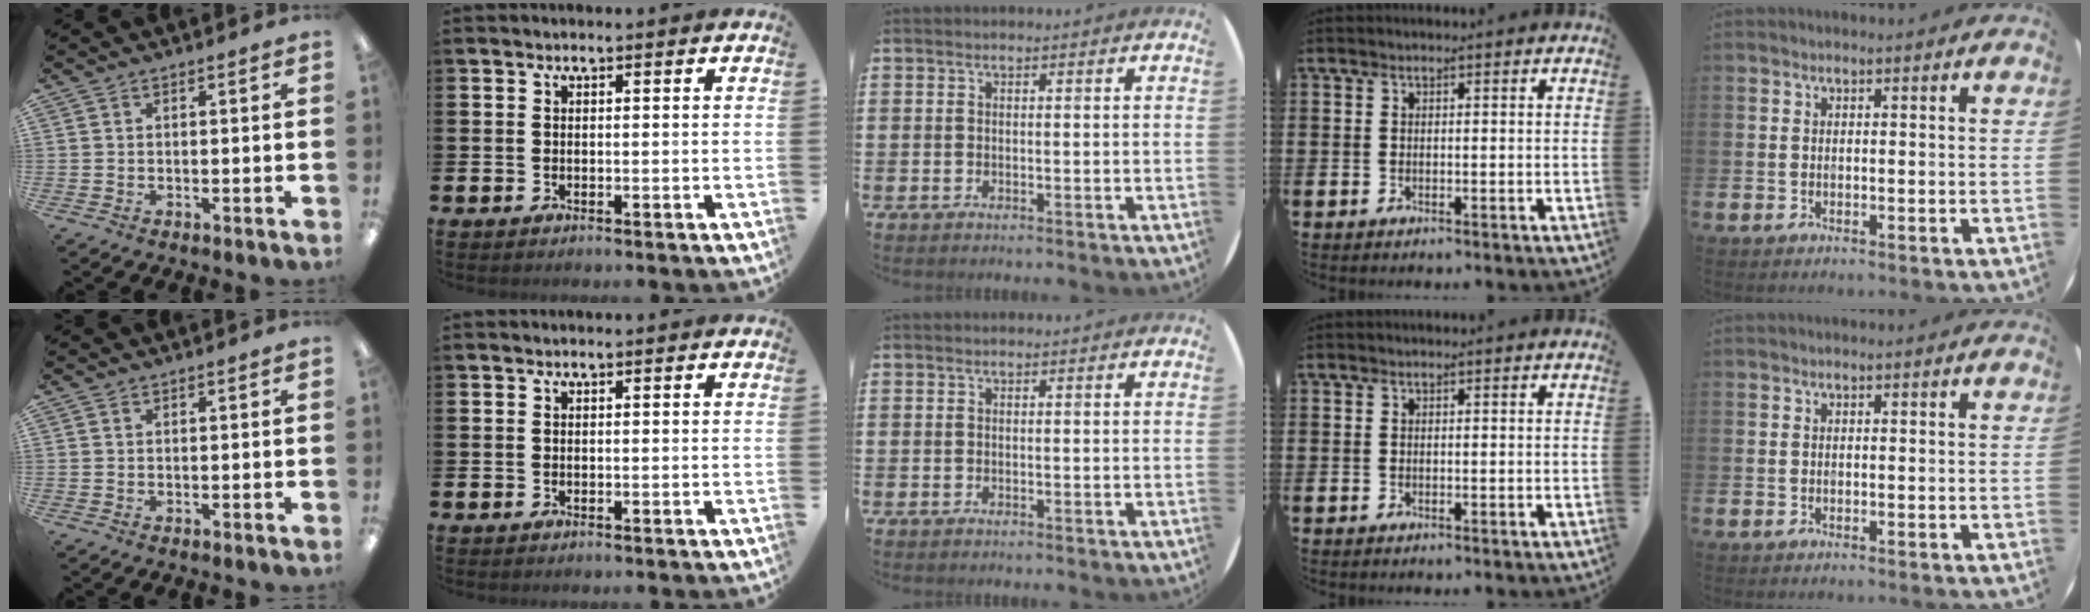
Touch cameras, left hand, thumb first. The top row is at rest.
{}